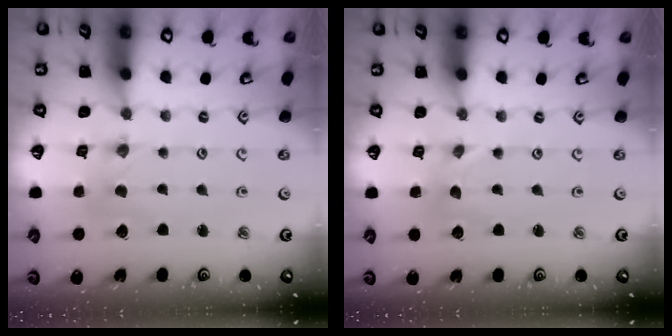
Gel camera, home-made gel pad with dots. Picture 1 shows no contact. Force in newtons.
{"total": 0.0}